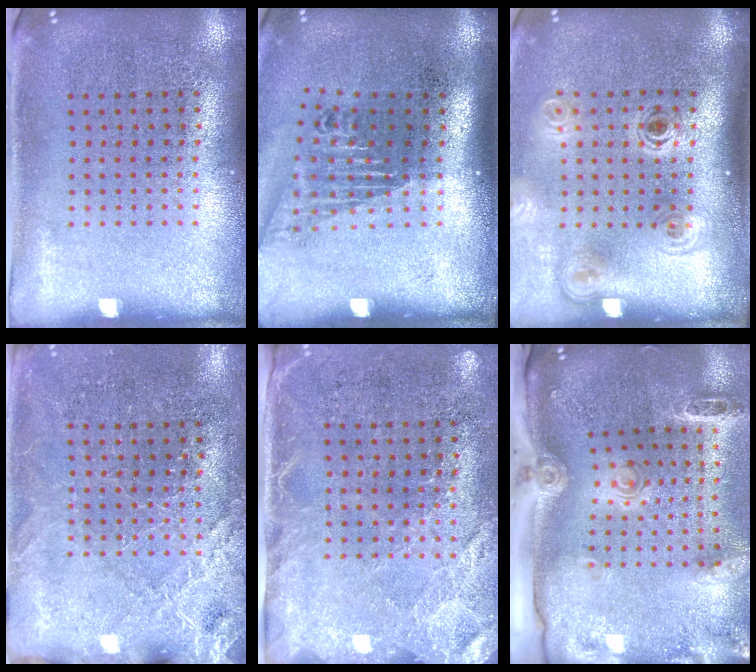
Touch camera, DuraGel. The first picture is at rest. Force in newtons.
{"total": 1.7, "press": 1.3, "slide": 1.2}
{"total": 2.0, "press": 1.3, "slide": 1.5}
{"total": 2.6, "press": 2.6, "slide": 0.5}
{"total": 2.7, "press": 2.3, "slide": 1.5}
{"total": 3.0, "press": 2.1, "slide": 2.2}